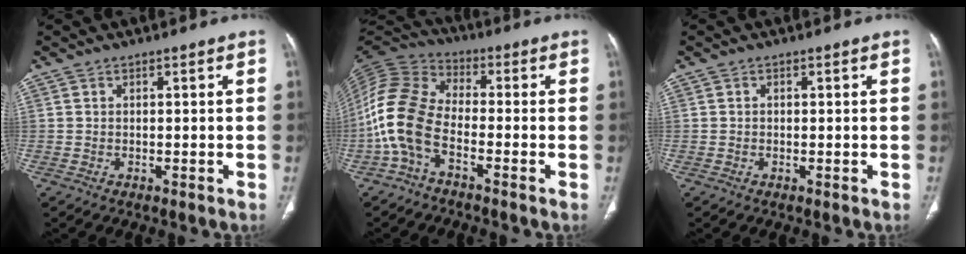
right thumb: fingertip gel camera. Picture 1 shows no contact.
{"total": 11.8, "force": [-3.9, 6.2, 9.2], "torque": [-0.208, 0.043, -0.091]}
{"total": 0.0}